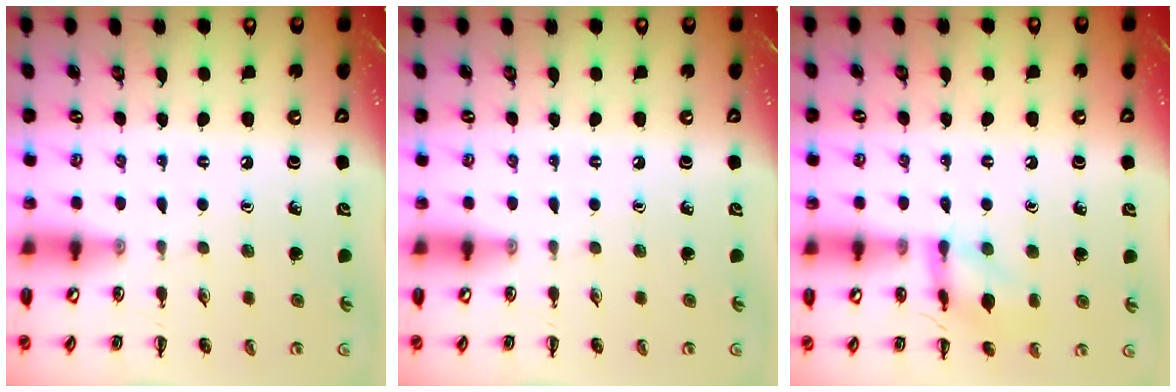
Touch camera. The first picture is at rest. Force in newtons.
{"total": 0.0}
{"total": 11.1, "press": 11.1, "slide": 0.7}